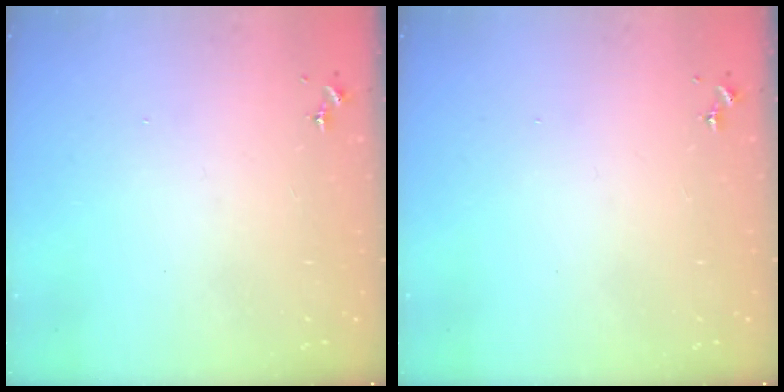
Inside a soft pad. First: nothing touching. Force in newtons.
{"total": 0.0}